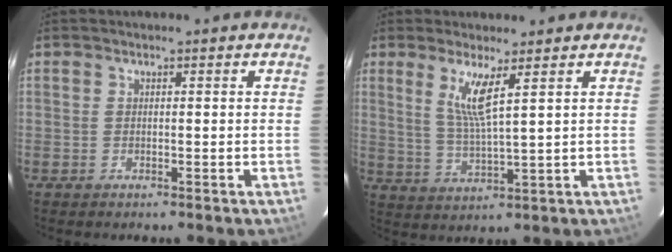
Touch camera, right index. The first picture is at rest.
{"total": 6.1, "force": [3.1, -0.1, 5.3], "torque": [-0.107, -0.016, 0.063]}